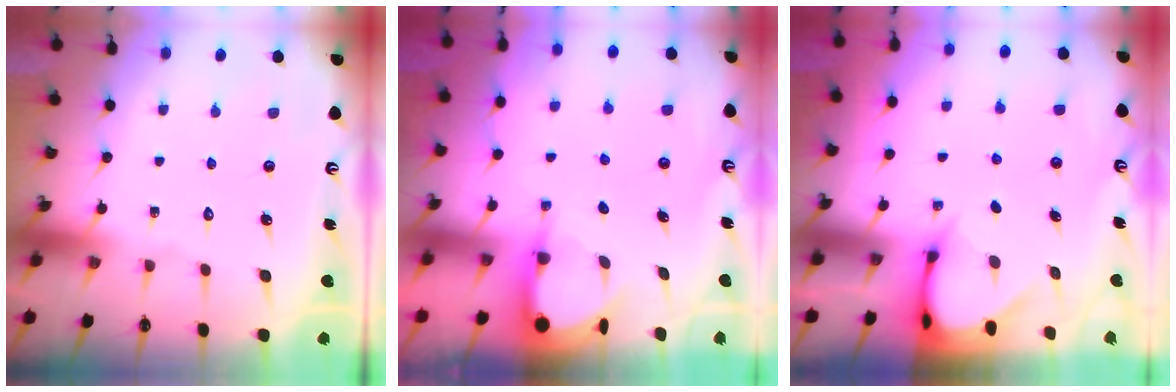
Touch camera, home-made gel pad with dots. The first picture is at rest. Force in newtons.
{"total": 3.9, "press": 3.9, "slide": 0.3}
{"total": 3.5, "press": 3.4, "slide": 0.3}